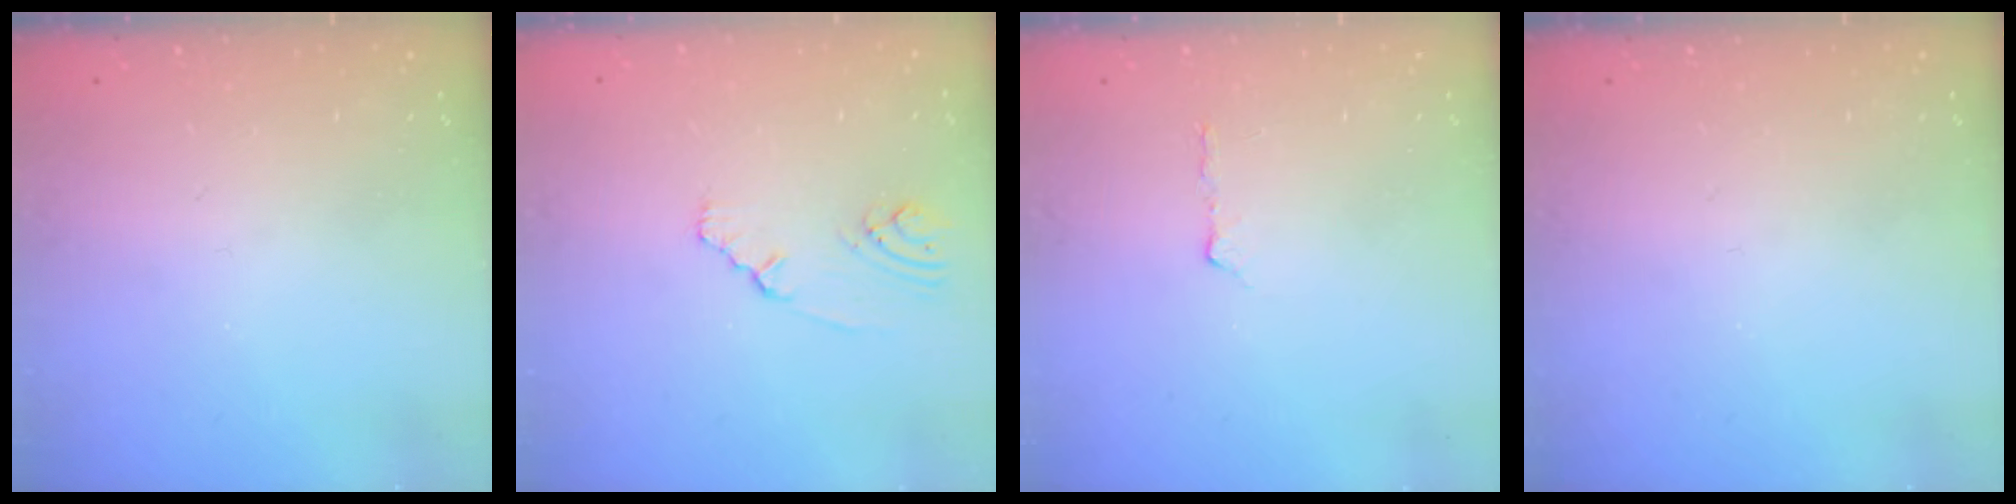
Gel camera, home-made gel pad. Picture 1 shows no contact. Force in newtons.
{"total": 2.7, "press": 2.6, "slide": 0.4}
{"total": 2.9, "press": 2.8, "slide": 0.8}
{"total": 0.0}